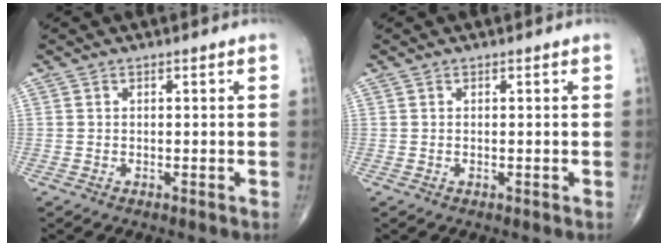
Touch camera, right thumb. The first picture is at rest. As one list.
[{"total": 0.0}]